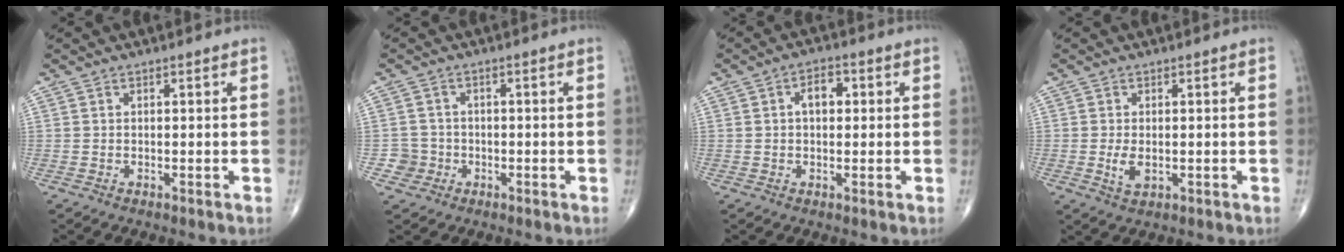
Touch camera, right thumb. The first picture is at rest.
{"total": 3.1, "force": [-1.0, 2.9, -0.2], "torque": [0.022, 0.011, -0.024]}
{"total": 4.5, "force": [0.7, 2.8, 3.5], "torque": [-0.048, 0.012, 0.007]}
{"total": 3.0, "force": [-0.3, 1.6, 2.5], "torque": [-0.052, -0.007, -0.003]}